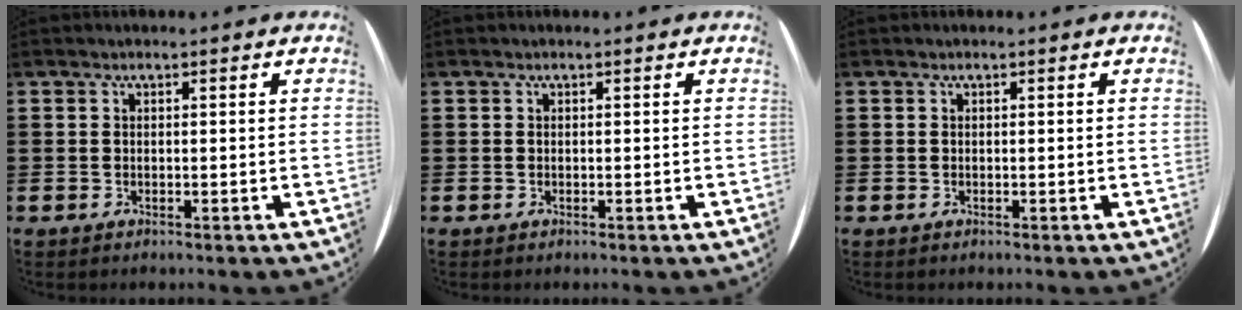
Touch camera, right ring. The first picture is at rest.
{"total": 0.0}
{"total": 0.0}